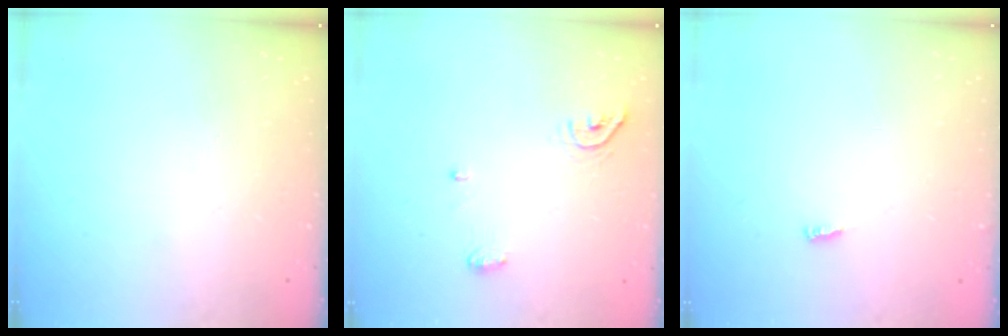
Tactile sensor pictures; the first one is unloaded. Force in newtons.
{"total": 5.2, "press": 5.2, "slide": 0.1}
{"total": 3.0, "press": 3.0, "slide": 0.0}